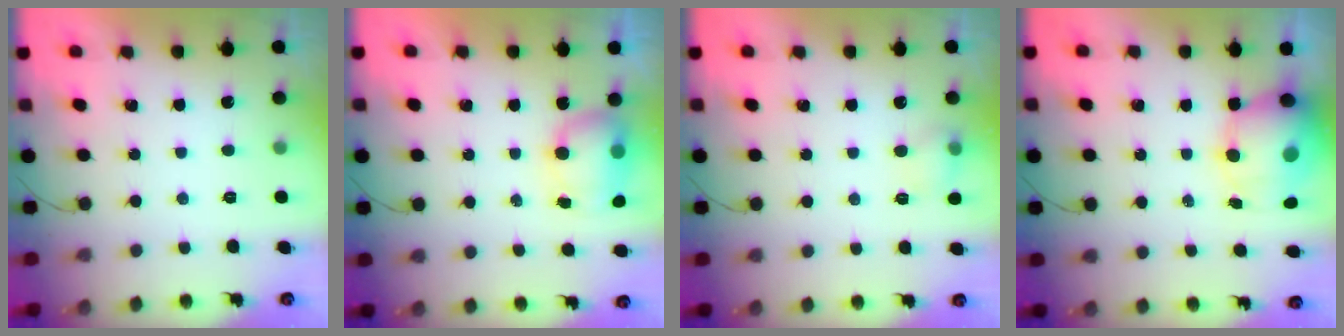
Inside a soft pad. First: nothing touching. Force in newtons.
{"total": 7.0, "press": 6.9, "slide": 1.3}
{"total": 6.0, "press": 5.8, "slide": 1.6}
{"total": 13.2, "press": 12.8, "slide": 3.1}